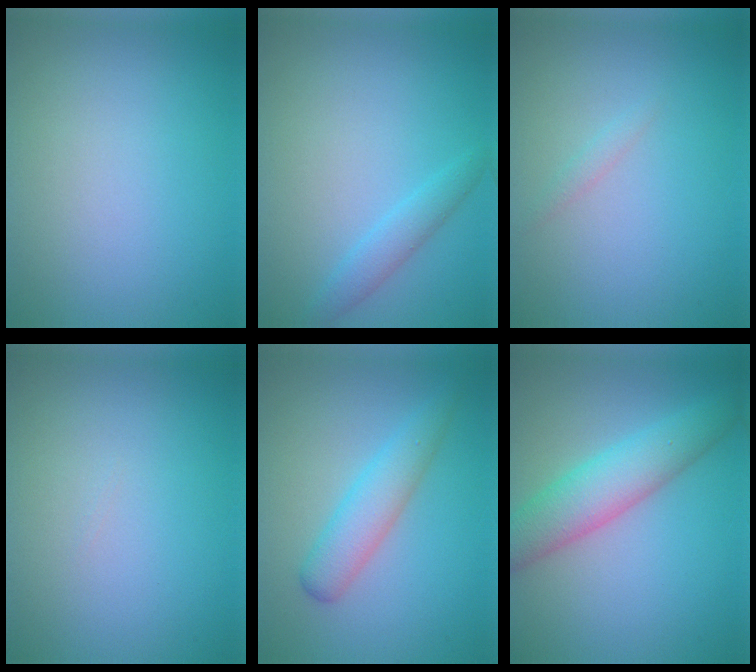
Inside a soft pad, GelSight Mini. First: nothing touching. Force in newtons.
{"total": 1.8, "press": 1.8, "slide": 0.1}
{"total": 0.7, "press": 0.7, "slide": 0.1}
{"total": 0.0}
{"total": 3.2, "press": 3.2, "slide": 0.1}
{"total": 5.1, "press": 5.1, "slide": 0.2}